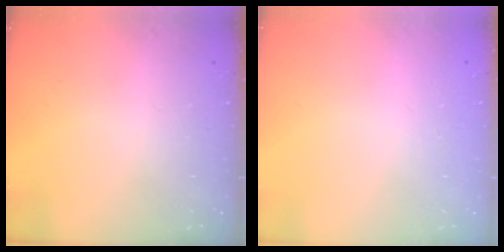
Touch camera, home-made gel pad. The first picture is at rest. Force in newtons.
{"total": 0.0}